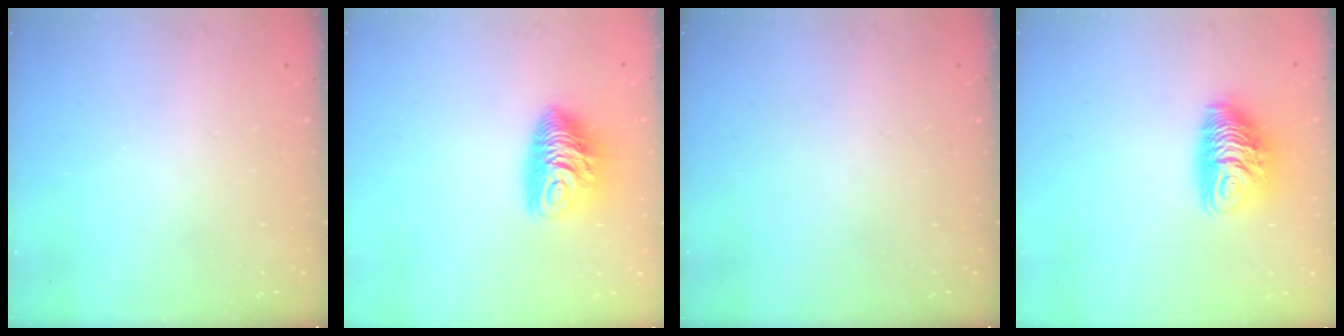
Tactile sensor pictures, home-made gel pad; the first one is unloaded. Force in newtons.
{"total": 10.6, "press": 10.6, "slide": 0.7}
{"total": 0.0}
{"total": 10.0, "press": 9.9, "slide": 0.8}